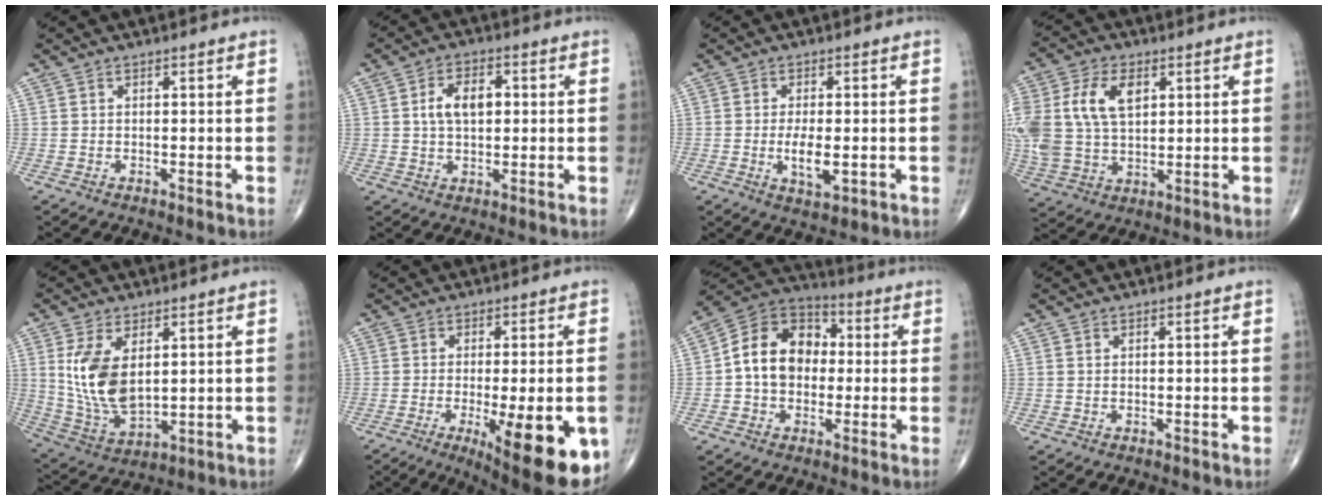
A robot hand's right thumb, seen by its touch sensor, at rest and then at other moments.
{"total": 7.1, "force": [1.1, 4.2, 5.6], "torque": [-0.092, 0.010, 0.017]}
{"total": 5.5, "force": [-1.0, 2.3, 4.9], "torque": [-0.087, -0.010, -0.015]}
{"total": 16.5, "force": [3.9, 10.6, 12.0], "torque": [-0.269, 0.001, 0.079]}
{"total": 12.4, "force": [2.9, 6.8, 10.0], "torque": [-0.187, -0.020, 0.074]}
{"total": 18.3, "force": [-6.5, 5.7, 16.1], "torque": [-0.176, -0.012, -0.073]}
{"total": 13.7, "force": [0.0, 10.5, 8.8], "torque": [-0.121, 0.037, -0.010]}
{"total": 0.0}